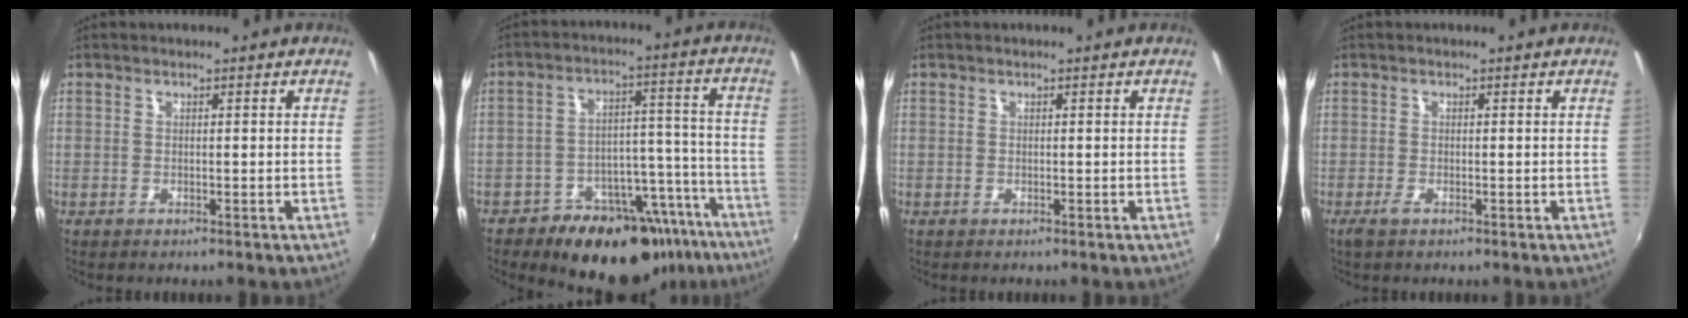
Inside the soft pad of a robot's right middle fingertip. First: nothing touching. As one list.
[{"total": 20.0, "force": [-14.9, 10.7, 8.0], "torque": [-0.120, 0.051, -0.185]}, {"total": 0.0}, {"total": 1.9, "force": [-1.2, 0.0, 1.5], "torque": [-0.031, -0.008, -0.026]}]